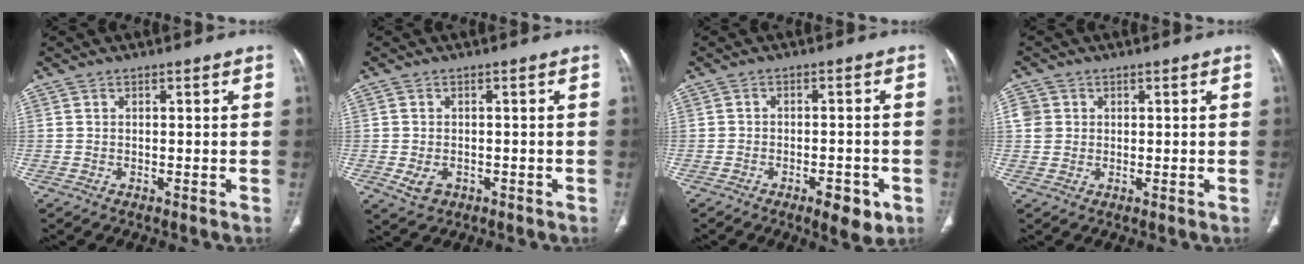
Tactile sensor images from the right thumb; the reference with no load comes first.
{"total": 3.3, "force": [-1.0, 2.5, 1.9], "torque": [-0.032, 0.002, -0.007]}
{"total": 5.8, "force": [-2.9, 2.4, 4.5], "torque": [-0.052, 0.007, -0.037]}
{"total": 3.3, "force": [0.7, 3.1, 1.0], "torque": [-0.005, 0.004, 0.016]}